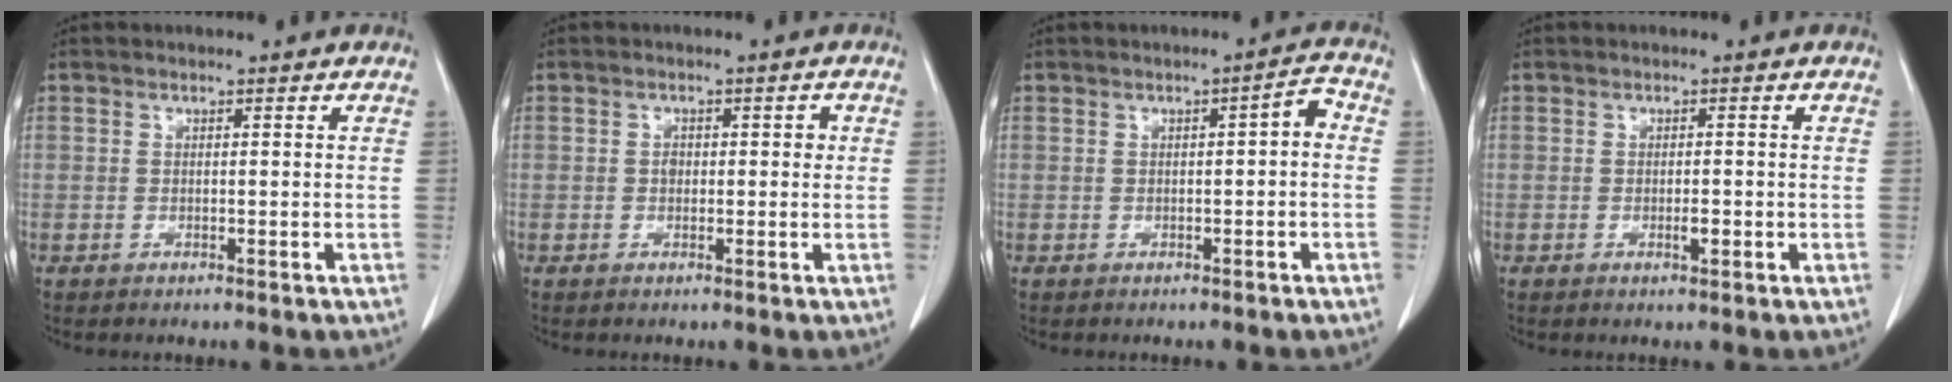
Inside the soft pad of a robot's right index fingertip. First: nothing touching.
{"total": 1.9, "force": [0.1, 1.4, 1.3], "torque": [-0.018, 0.008, 0.004]}
{"total": 2.6, "force": [-0.1, 0.6, 2.5], "torque": [-0.032, 0.013, -0.004]}
{"total": 1.4, "force": [-0.4, 0.4, 1.3], "torque": [-0.025, -0.001, -0.005]}